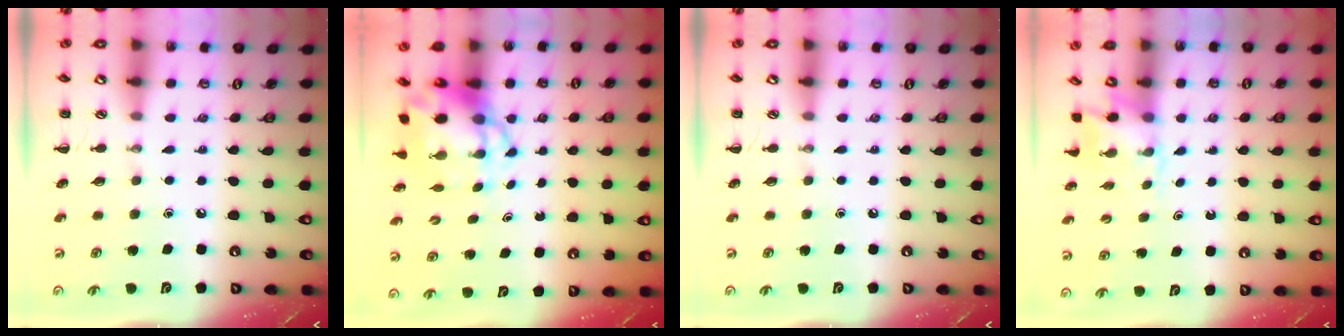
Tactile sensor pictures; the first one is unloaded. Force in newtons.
{"total": 6.1, "press": 5.8, "slide": 1.9}
{"total": 0.0}
{"total": 2.5, "press": 2.3, "slide": 1.0}